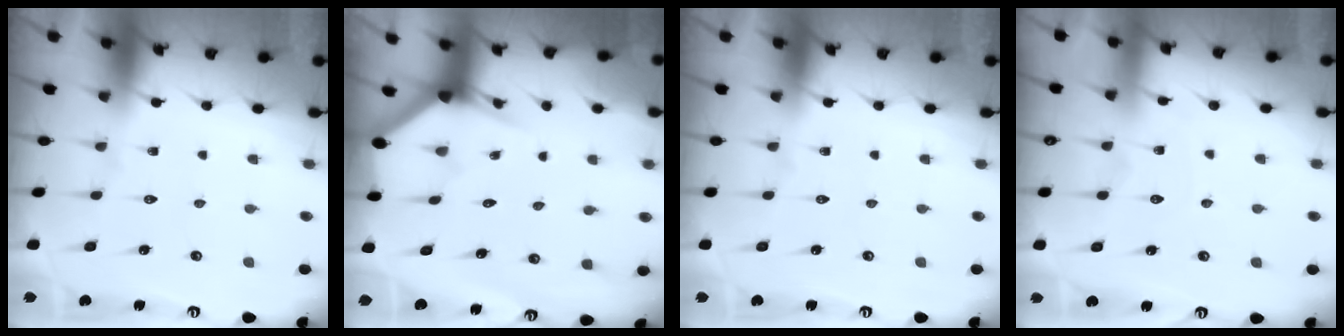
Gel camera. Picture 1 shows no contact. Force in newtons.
{"total": 2.7, "press": 2.7, "slide": 0.1}
{"total": 0.0}
{"total": 2.7, "press": 2.7, "slide": 0.2}